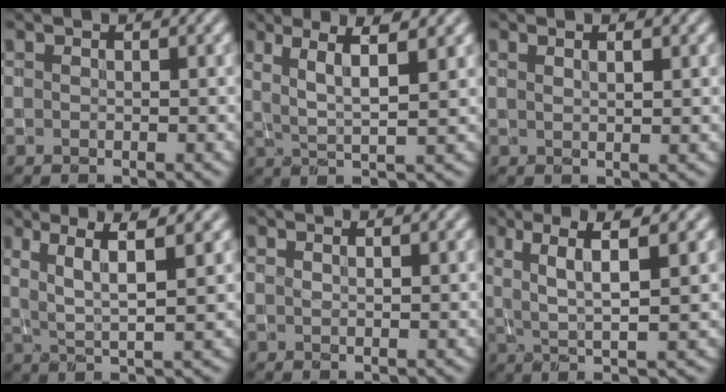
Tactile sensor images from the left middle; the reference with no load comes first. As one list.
[{"total": 4.4, "force": [1.8, 0.6, 4.0], "torque": [-0.075, -0.004, 0.037]}, {"total": 1.9, "force": [1.1, 0.7, 1.5], "torque": [-0.004, -0.001, 0.006]}, {"total": 4.6, "force": [1.8, 0.6, 4.2], "torque": [-0.079, -0.002, 0.038]}, {"total": 0.7, "force": [0.5, 0.2, 0.4], "torque": [-0.002, -0.008, 0.002]}, {"total": 5.3, "force": [1.5, 0.8, 5.0], "torque": [-0.093, 0.001, 0.030]}]